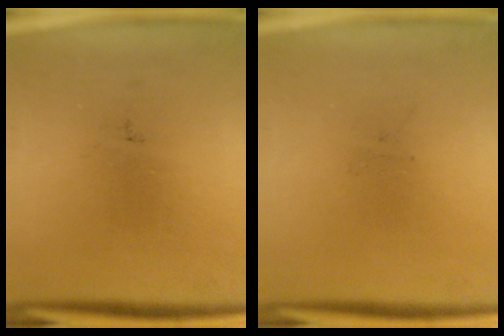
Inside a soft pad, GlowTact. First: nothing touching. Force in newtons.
{"total": 0.0}